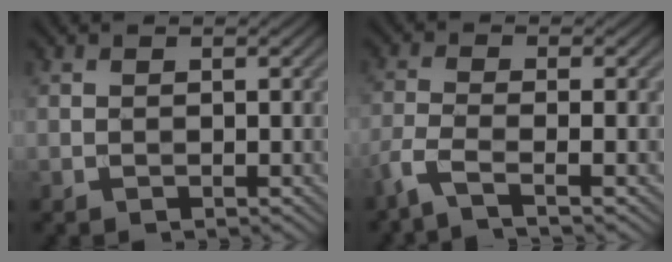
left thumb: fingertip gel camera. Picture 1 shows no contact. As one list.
[{"total": 4.0, "force": [-2.6, 0.6, 2.9], "torque": [-0.062, -0.005, -0.073]}]